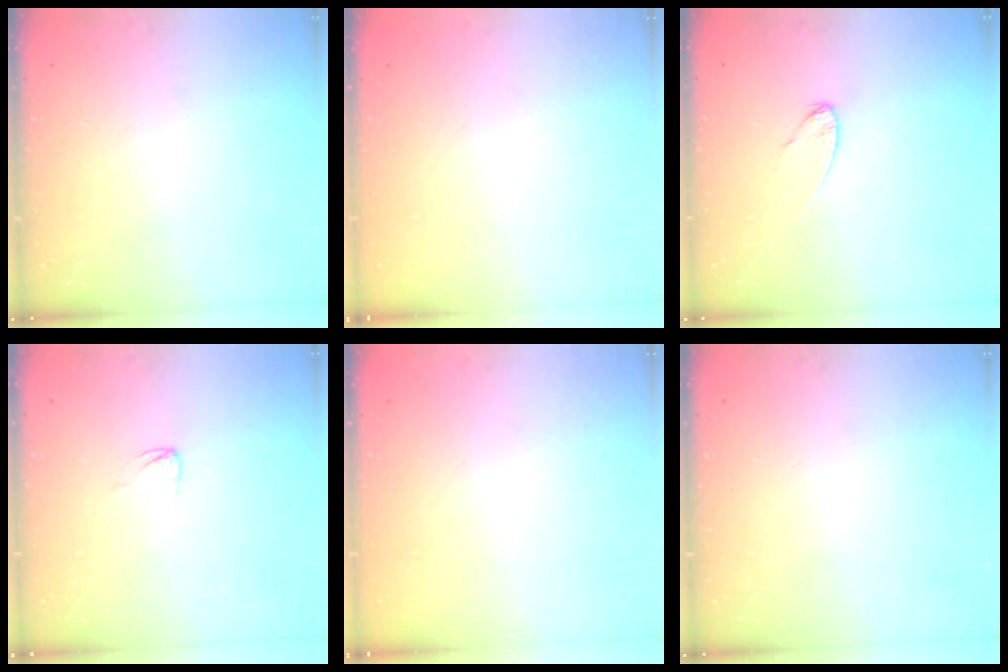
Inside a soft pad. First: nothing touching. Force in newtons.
{"total": 0.0}
{"total": 5.7, "press": 5.6, "slide": 0.5}
{"total": 2.0, "press": 2.0, "slide": 0.1}
{"total": 0.0}
{"total": 0.0}